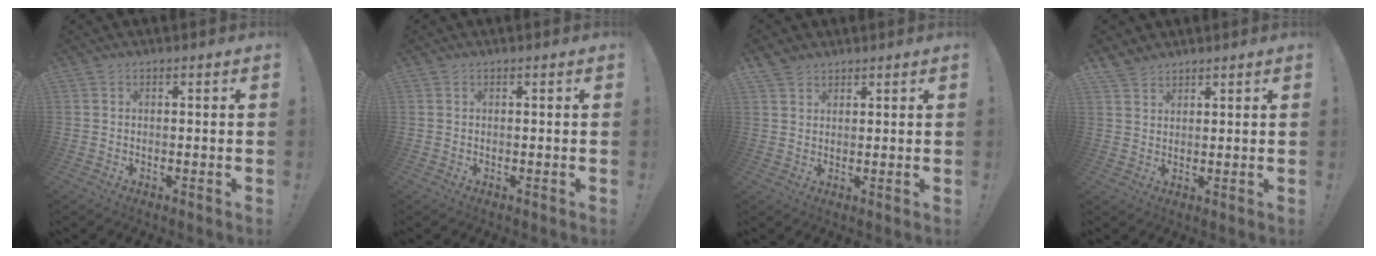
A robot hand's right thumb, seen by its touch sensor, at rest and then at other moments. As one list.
[{"total": 0.0}, {"total": 3.5, "force": [2.9, 1.8, 0.8], "torque": [-0.006, -0.019, 0.054]}, {"total": 3.9, "force": [3.5, 1.6, 0.6], "torque": [-0.004, -0.027, 0.066]}]